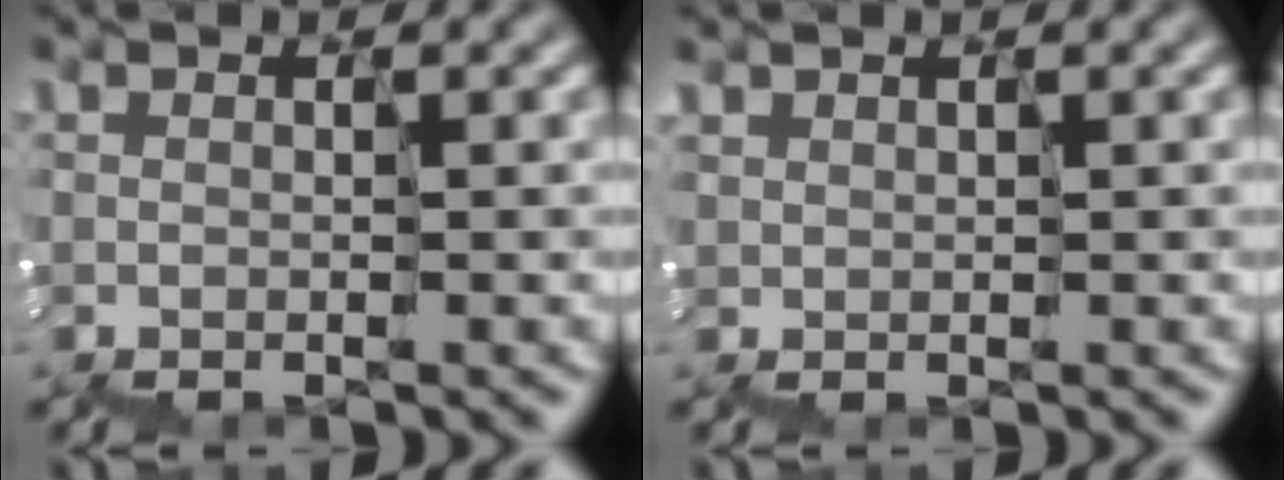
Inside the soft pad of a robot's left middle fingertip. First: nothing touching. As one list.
[{"total": 0.7, "force": [0.4, 0.5, 0.0], "torque": [-0.002, 0.001, 0.006]}]